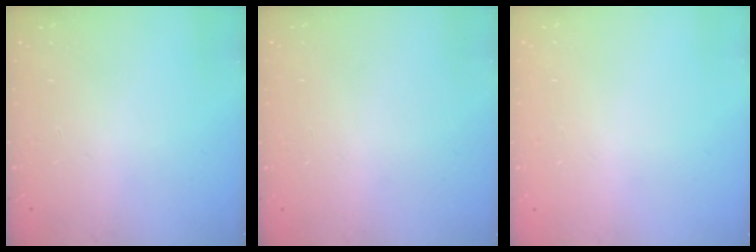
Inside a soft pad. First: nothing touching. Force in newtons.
{"total": 0.0}
{"total": 0.5, "press": 0.5, "slide": 0.1}